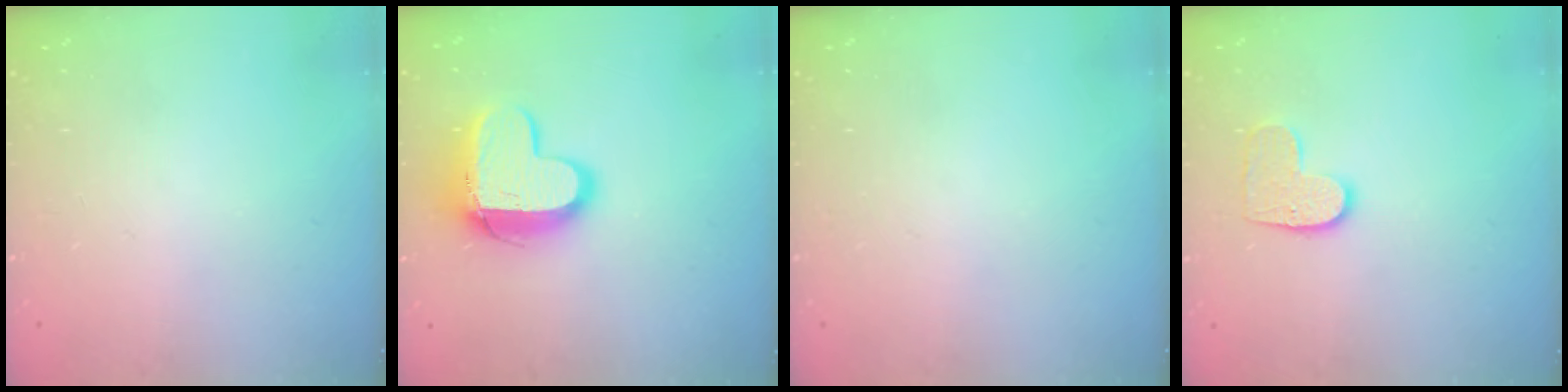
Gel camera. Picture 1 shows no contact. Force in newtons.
{"total": 12.8, "press": 12.7, "slide": 1.4}
{"total": 0.0}
{"total": 8.4, "press": 8.4, "slide": 0.4}